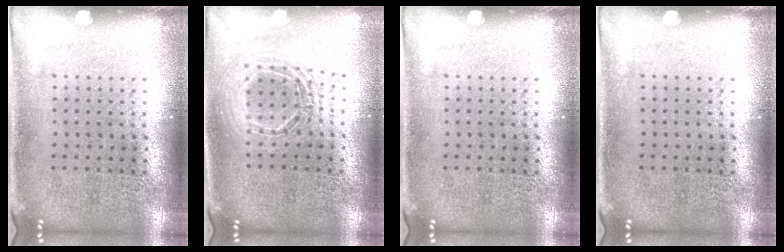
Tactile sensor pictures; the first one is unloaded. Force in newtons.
{"total": 1.6, "press": 1.4, "slide": 0.8}
{"total": 0.0}
{"total": 0.0}